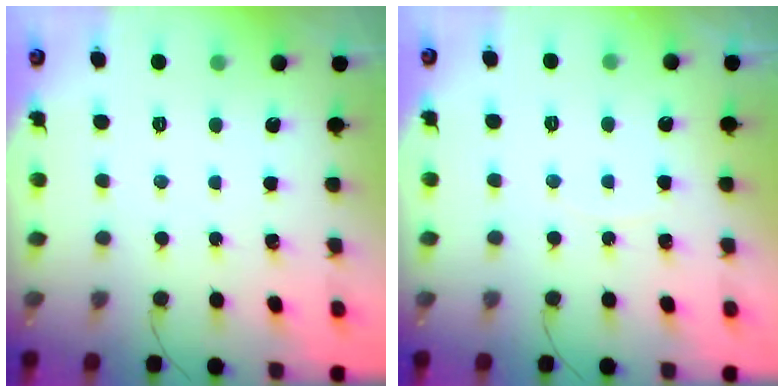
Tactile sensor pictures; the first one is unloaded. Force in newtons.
{"total": 2.2, "press": 2.1, "slide": 0.4}